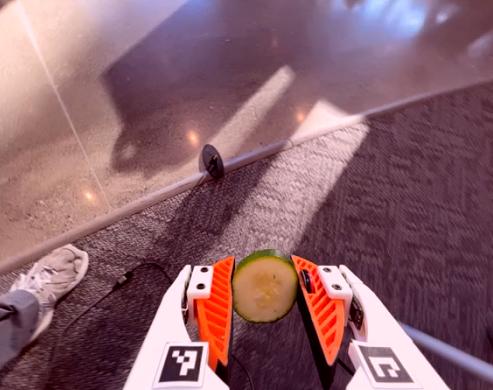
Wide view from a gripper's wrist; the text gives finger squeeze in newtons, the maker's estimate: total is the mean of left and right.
{"total": 10.4, "left": 10.6, "right": 10.2}